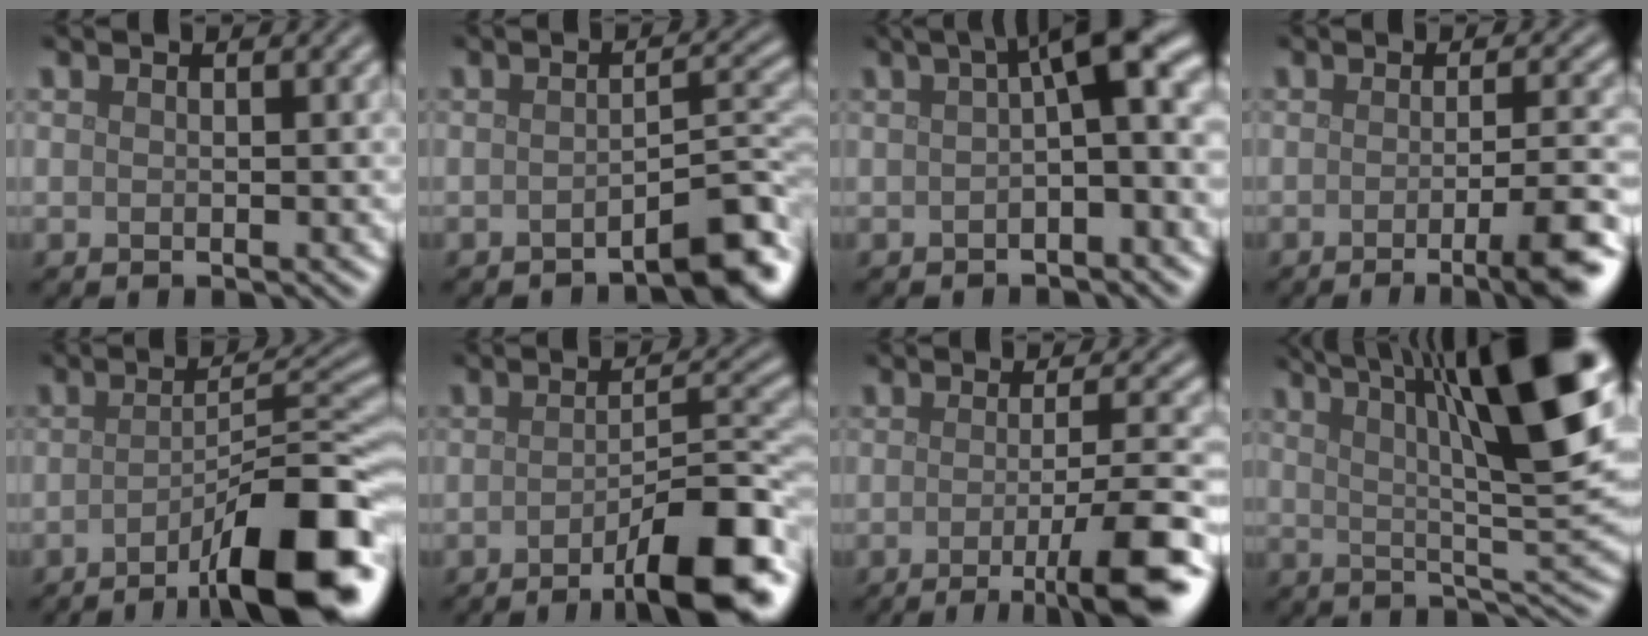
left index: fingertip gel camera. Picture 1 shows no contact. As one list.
[{"total": 4.1, "force": [-2.7, 0.7, 2.9], "torque": [-0.034, 0.015, -0.043]}, {"total": 6.4, "force": [1.1, 1.5, 6.1], "torque": [-0.067, 0.024, 0.003]}, {"total": 6.4, "force": [-2.5, 1.4, 5.7], "torque": [-0.072, -0.005, -0.038]}, {"total": 11.4, "force": [-5.9, 2.5, 9.5], "torque": [-0.117, 0.010, -0.091]}, {"total": 8.9, "force": [-4.6, 1.8, 7.4], "torque": [-0.094, 0.009, -0.073]}, {"total": 8.8, "force": [-3.4, 2.0, 7.9], "torque": [-0.100, -0.005, -0.051]}, {"total": 14.0, "force": [6.3, 3.0, 12.1], "torque": [-0.161, 0.014, 0.102]}]